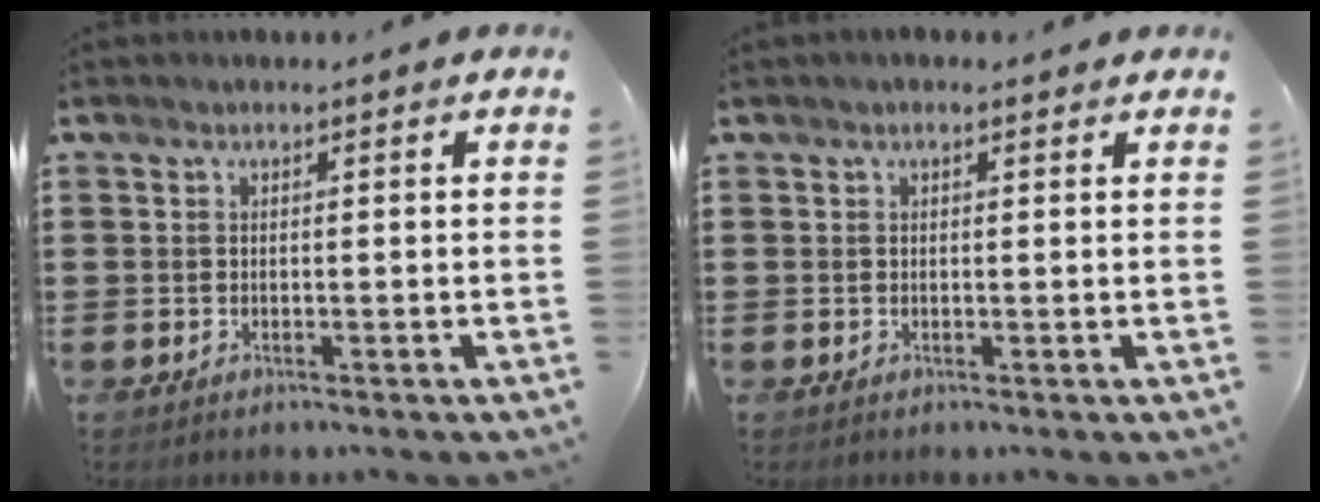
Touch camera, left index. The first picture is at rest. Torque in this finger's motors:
{"motor_torque": [0.04, -0.03, 0.00, -0.03]}